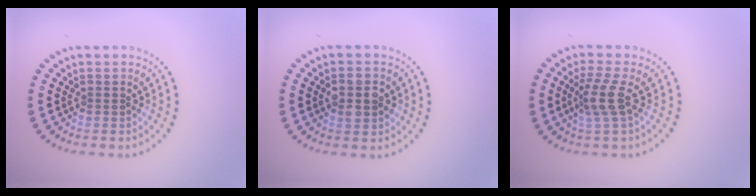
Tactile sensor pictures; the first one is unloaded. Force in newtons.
{"total": 3.1, "press": 3.1, "slide": 0.1}
{"total": 2.9, "press": 2.3, "slide": 1.8}